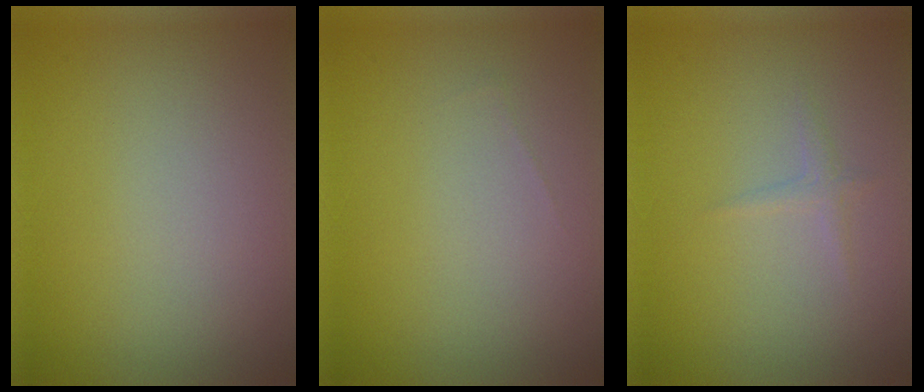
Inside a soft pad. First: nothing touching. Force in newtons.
{"total": 0.0}
{"total": 0.8, "press": 0.8, "slide": 0.0}